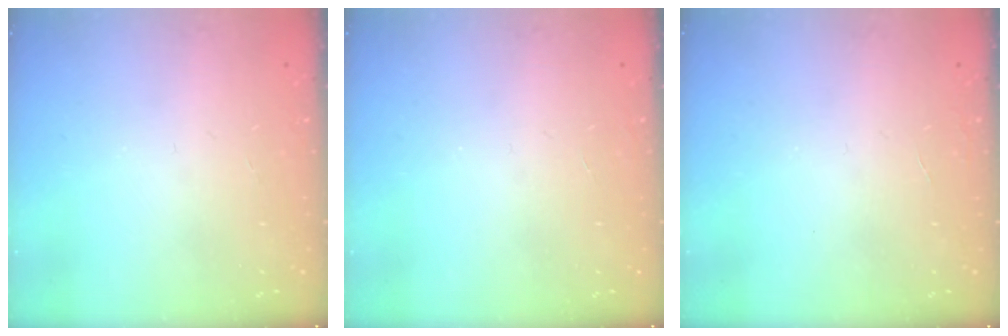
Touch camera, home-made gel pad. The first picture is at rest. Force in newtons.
{"total": 0.0}
{"total": 0.0}